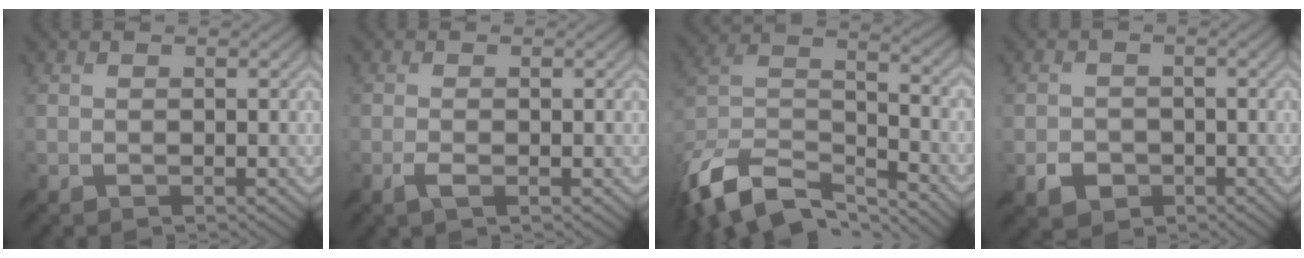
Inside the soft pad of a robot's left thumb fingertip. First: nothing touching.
{"total": 1.7, "force": [-0.7, 0.3, 1.5], "torque": [-0.030, 0.003, -0.016]}
{"total": 14.7, "force": [-10.8, 6.3, 7.7], "torque": [-0.205, -0.014, -0.189]}
{"total": 2.8, "force": [-1.3, 2.2, 1.1], "torque": [-0.018, -0.007, -0.024]}